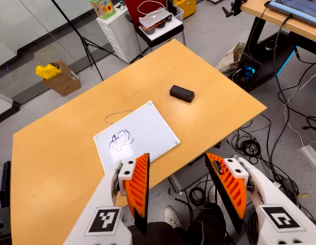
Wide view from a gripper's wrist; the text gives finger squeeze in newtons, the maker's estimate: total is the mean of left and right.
{"total": 0.0}